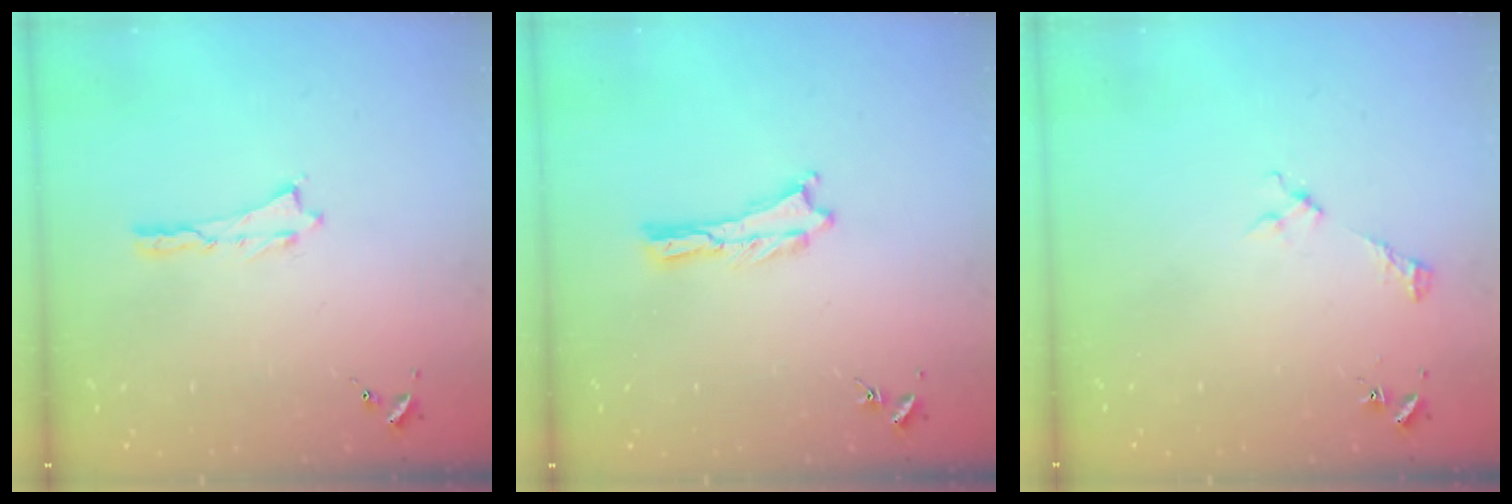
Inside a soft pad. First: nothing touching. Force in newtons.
{"total": 0.0}
{"total": 2.2, "press": 2.2, "slide": 0.3}